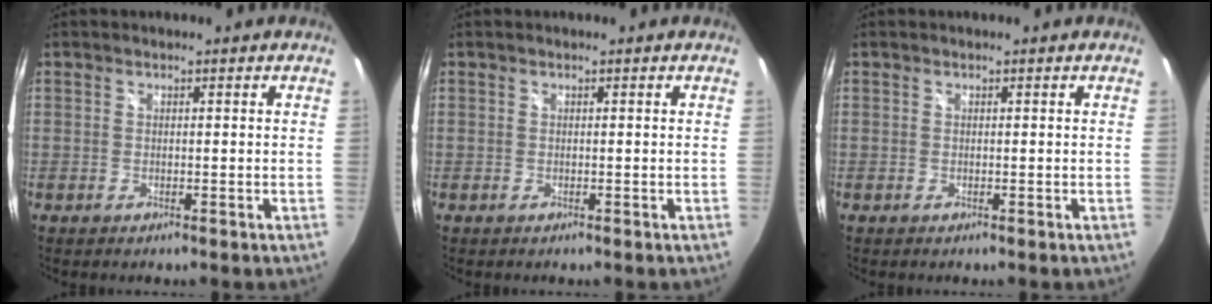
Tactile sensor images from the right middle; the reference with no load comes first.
{"total": 0.0}
{"total": 0.0}